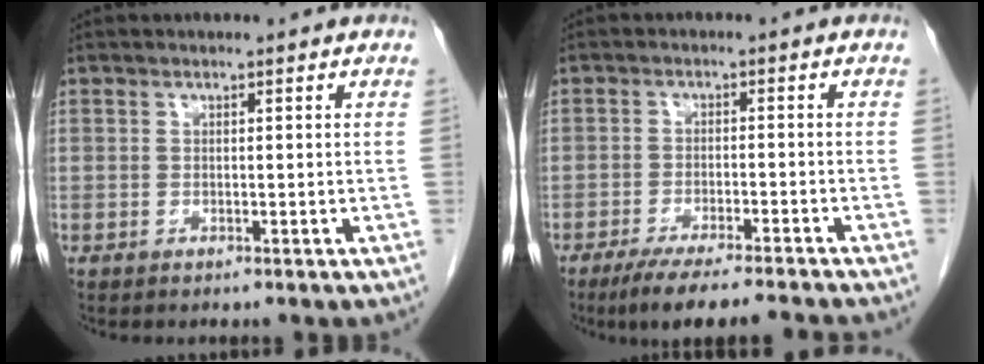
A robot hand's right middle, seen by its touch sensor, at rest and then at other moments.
{"total": 10.0, "force": [-8.7, 0.0, 4.9], "torque": [-0.066, -0.017, -0.135]}